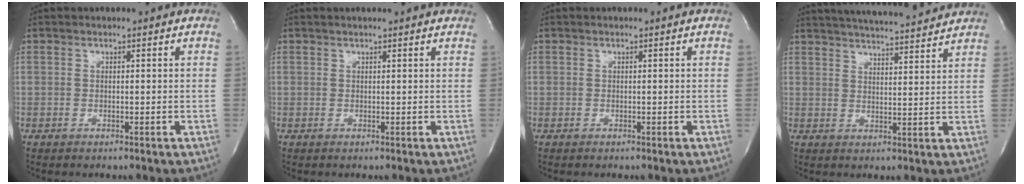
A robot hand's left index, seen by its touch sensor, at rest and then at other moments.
{"total": 3.3, "force": [3.1, 0.1, 1.2], "torque": [-0.019, 0.018, 0.030]}
{"total": 0.0}
{"total": 15.6, "force": [14.5, 1.1, 5.6], "torque": [-0.096, 0.013, 0.201]}